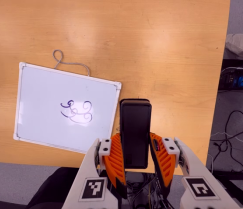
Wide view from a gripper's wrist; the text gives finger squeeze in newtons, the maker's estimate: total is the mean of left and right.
{"total": 4.5, "left": 3.2, "right": 5.8}